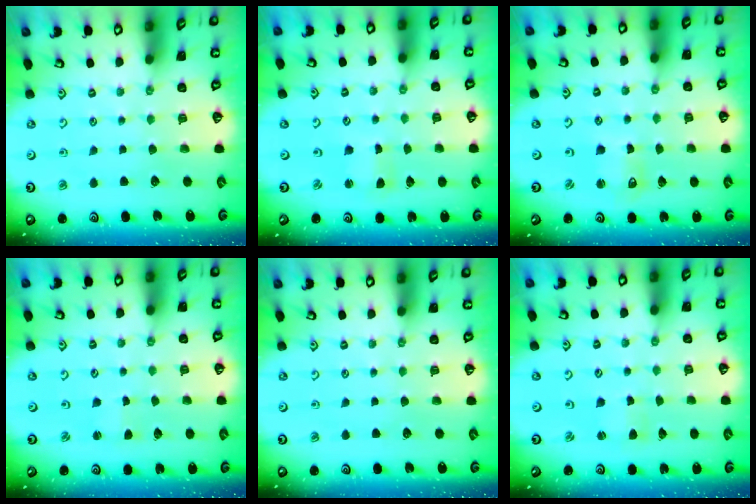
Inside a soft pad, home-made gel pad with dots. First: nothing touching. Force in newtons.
{"total": 1.0, "press": 1.0, "slide": 0.2}
{"total": 3.6, "press": 3.6, "slide": 0.4}
{"total": 1.4, "press": 1.4, "slide": 0.3}
{"total": 0.0}
{"total": 2.5, "press": 2.4, "slide": 0.5}